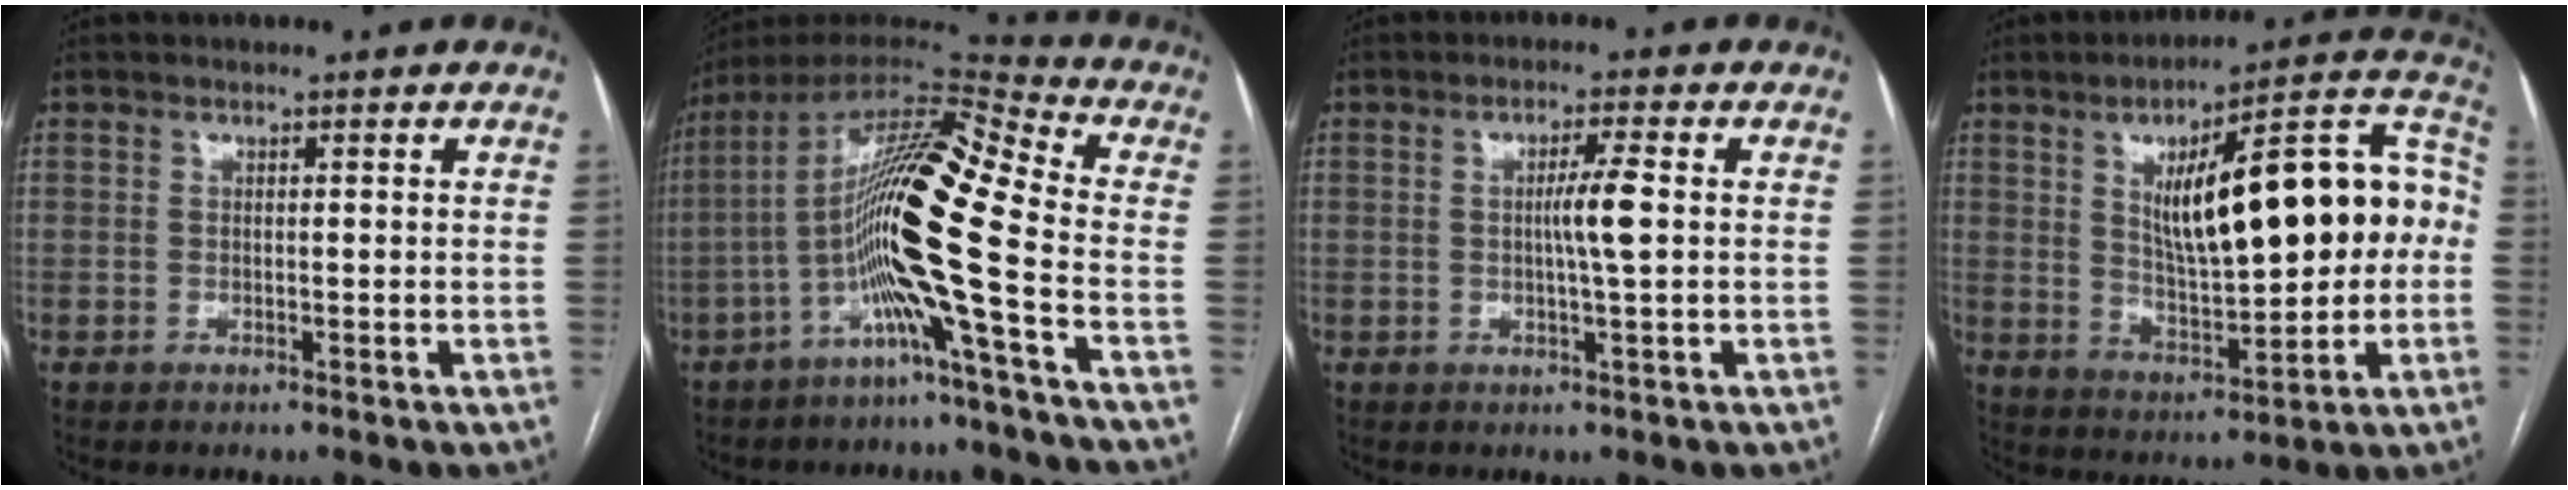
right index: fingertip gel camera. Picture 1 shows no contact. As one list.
[{"total": 16.2, "force": [-4.4, -1.3, 15.5], "torque": [-0.282, 0.011, -0.099]}, {"total": 4.1, "force": [0.1, -0.4, 4.1], "torque": [-0.075, -0.002, 0.003]}, {"total": 21.5, "force": [2.5, 5.8, 20.6], "torque": [-0.309, 0.040, 0.044]}]